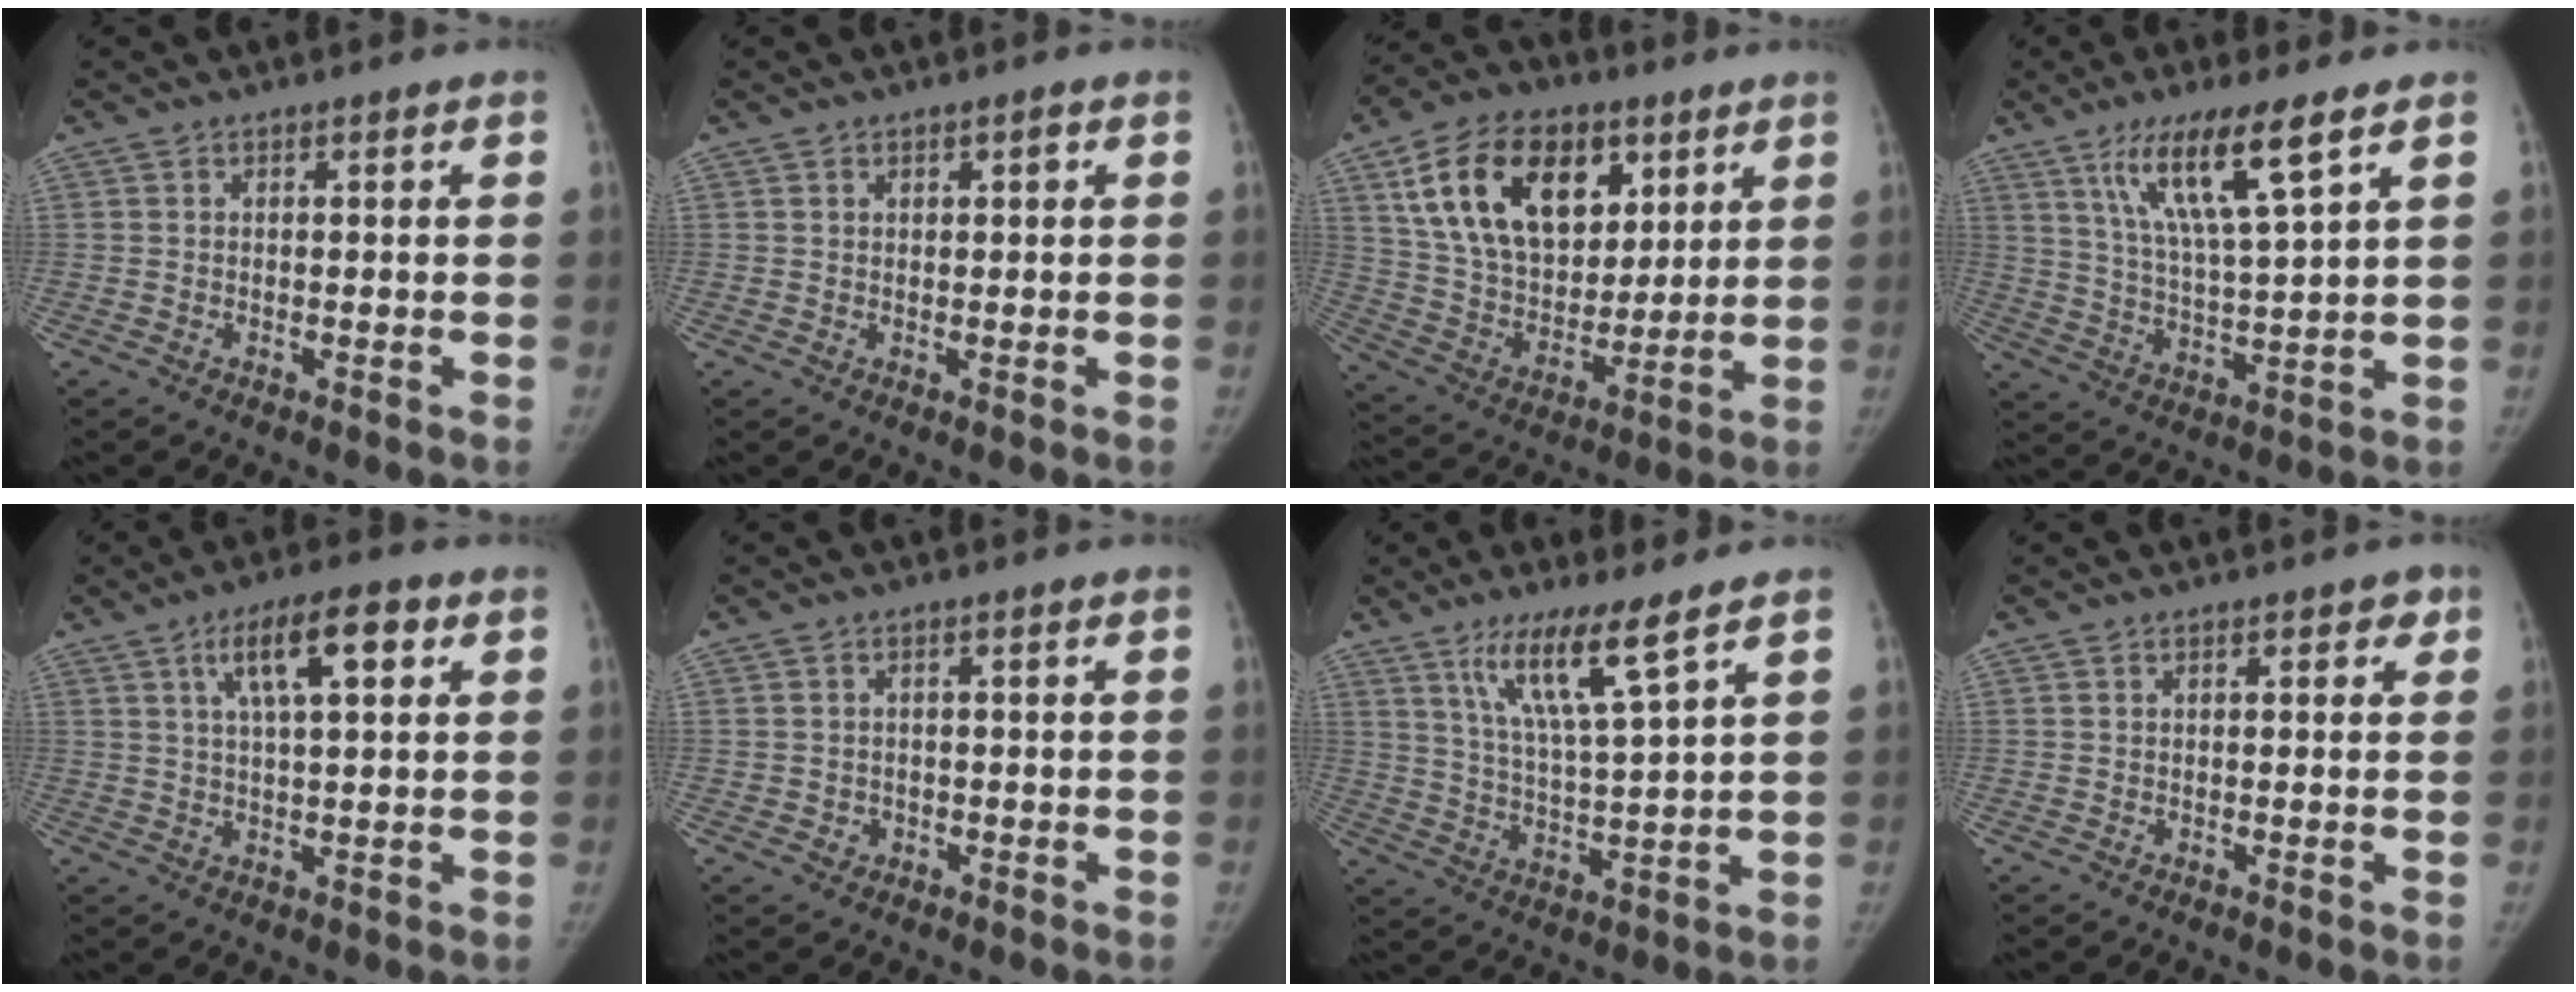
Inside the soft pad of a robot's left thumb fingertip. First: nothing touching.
{"total": 1.4, "force": [0.6, 0.7, 1.1], "torque": [-0.011, 0.000, 0.009]}
{"total": 22.5, "force": [9.6, 14.0, 14.6], "torque": [-0.224, -0.026, 0.172]}
{"total": 12.8, "force": [7.2, 1.5, 10.5], "torque": [-0.196, -0.031, 0.140]}
{"total": 9.5, "force": [3.9, 3.0, 8.2], "torque": [-0.125, 0.001, 0.065]}
{"total": 1.8, "force": [-0.6, 1.7, 0.3], "torque": [0.006, 0.006, -0.005]}
{"total": 10.3, "force": [6.4, 0.5, 8.1], "torque": [-0.151, -0.039, 0.126]}
{"total": 2.3, "force": [1.1, 1.2, 1.6], "torque": [-0.005, 0.000, 0.011]}